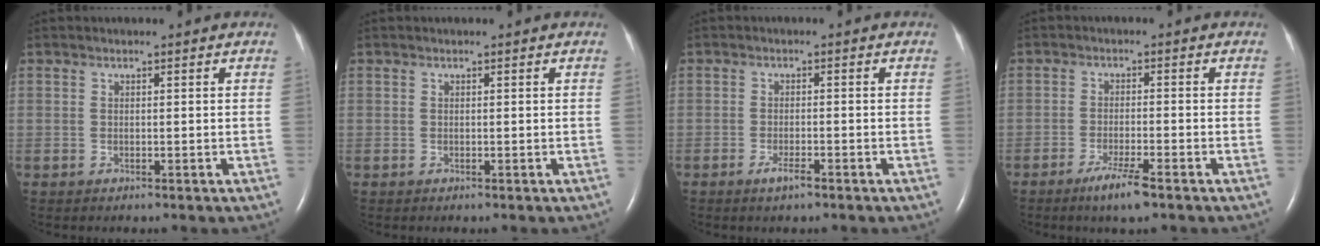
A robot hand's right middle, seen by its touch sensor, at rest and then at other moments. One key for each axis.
{"total": 0.0}
{"total": 2.3, "fx": -1.5, "fy": 0.3, "fz": 1.7, "tx": -0.038, "ty": -0.003, "tz": -0.028}
{"total": 4.8, "fx": -3.2, "fy": 0.1, "fz": 3.6, "tx": -0.074, "ty": -0.010, "tz": -0.059}